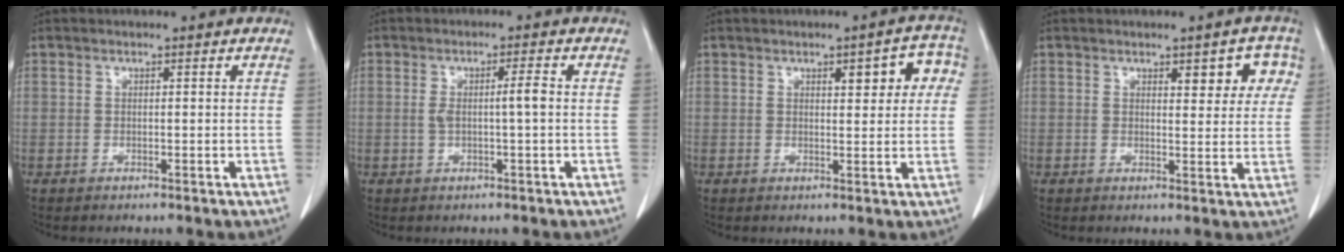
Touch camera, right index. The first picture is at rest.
{"total": 3.2, "force": [0.0, 0.1, 3.2], "torque": [-0.061, 0.006, 0.003]}
{"total": 6.2, "force": [2.1, 2.2, 5.4], "torque": [-0.056, 0.018, 0.021]}
{"total": 5.6, "force": [2.6, 2.3, 4.5], "torque": [-0.040, 0.011, 0.028]}